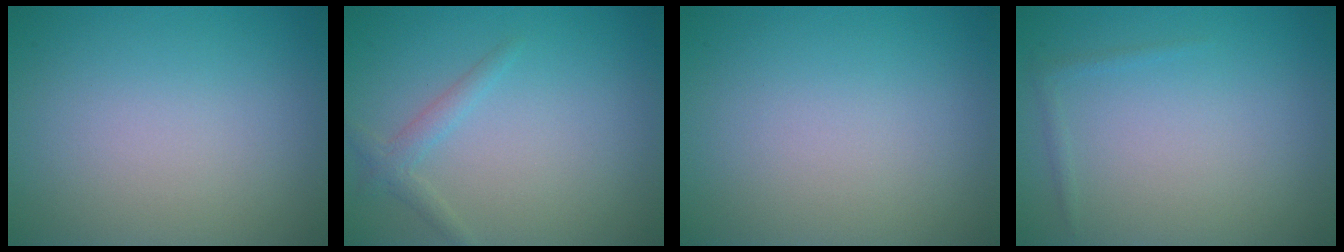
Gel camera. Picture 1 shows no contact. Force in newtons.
{"total": 1.5, "press": 1.5, "slide": 0.1}
{"total": 0.0}
{"total": 0.6, "press": 0.6, "slide": 0.1}